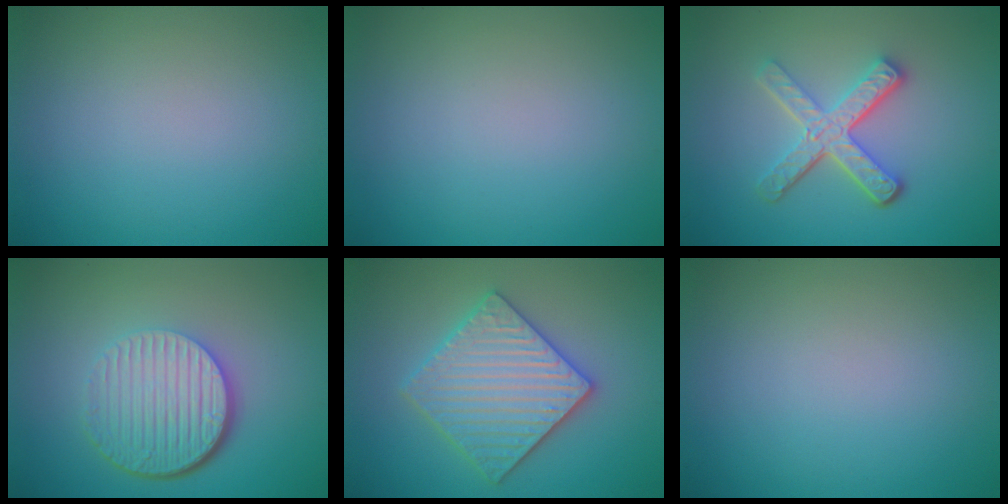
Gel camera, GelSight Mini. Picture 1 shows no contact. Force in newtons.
{"total": 0.0}
{"total": 4.6, "press": 3.4, "slide": 3.0}
{"total": 6.7, "press": 4.5, "slide": 5.0}
{"total": 5.9, "press": 5.8, "slide": 1.1}
{"total": 0.0}